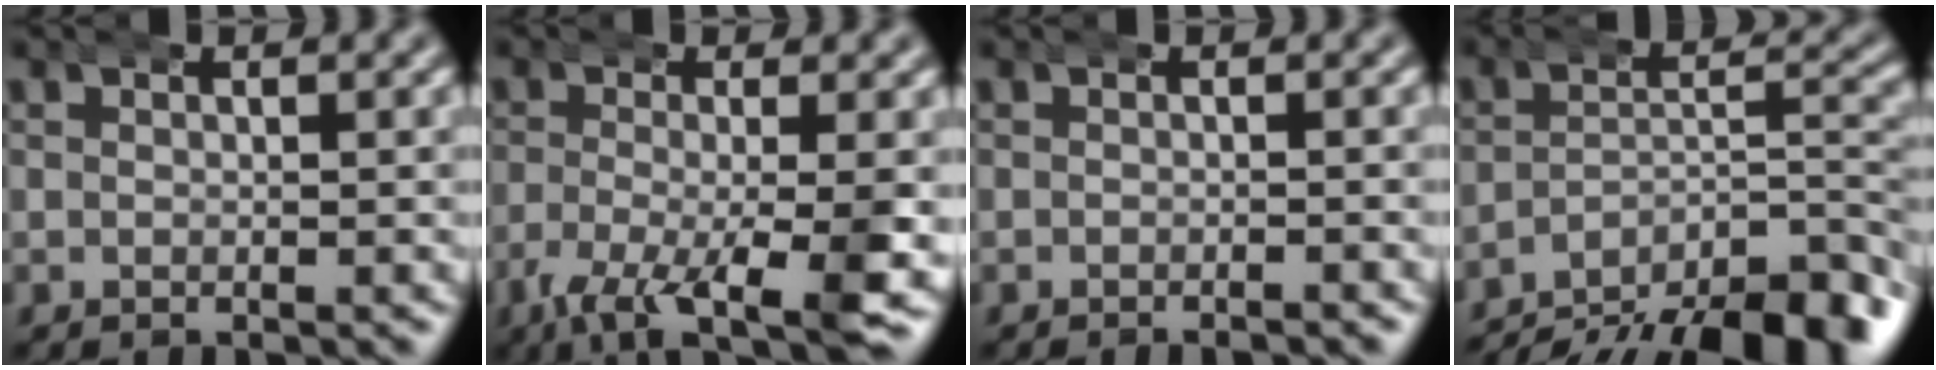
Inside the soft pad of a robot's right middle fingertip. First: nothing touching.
{"total": 8.7, "force": [-5.4, 2.3, 6.4], "torque": [-0.108, -0.029, -0.078]}
{"total": 1.2, "force": [-1.2, 0.0, 0.2], "torque": [0.000, 0.000, -0.019]}
{"total": 13.1, "force": [-9.0, 5.7, 7.7], "torque": [-0.088, -0.026, -0.134]}